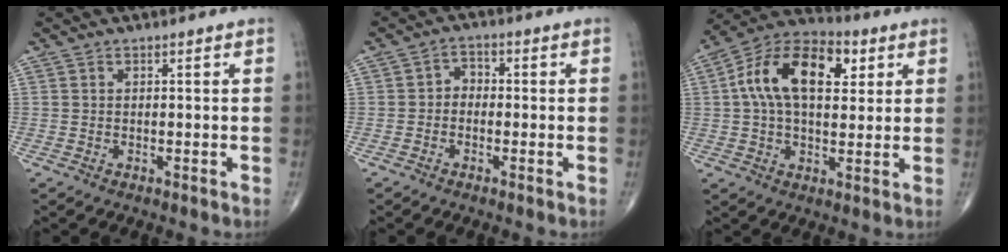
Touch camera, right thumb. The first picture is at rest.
{"total": 2.8, "force": [-0.7, 2.3, 1.5], "torque": [-0.005, 0.016, -0.026]}
{"total": 17.0, "force": [4.3, 9.8, 13.2], "torque": [-0.207, 0.016, 0.063]}